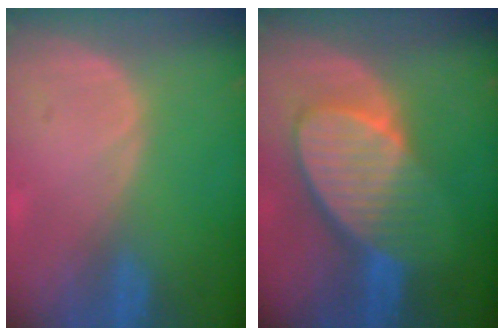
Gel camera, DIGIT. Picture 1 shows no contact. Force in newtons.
{"total": 9.3, "press": 8.3, "slide": 4.3}